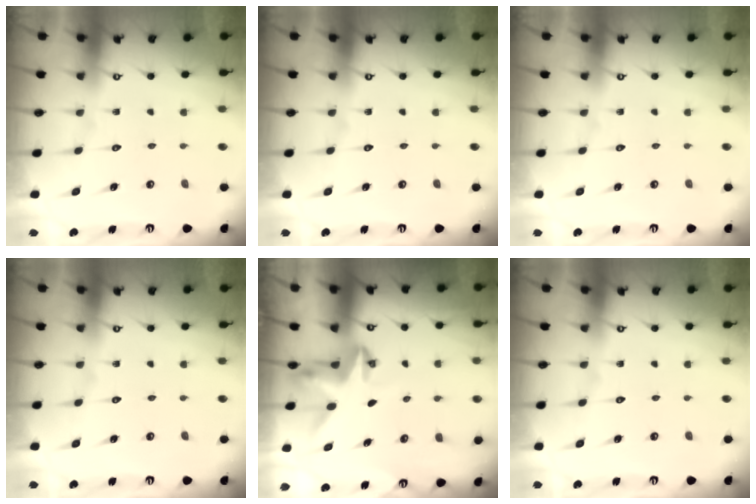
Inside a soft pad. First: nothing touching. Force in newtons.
{"total": 0.0}
{"total": 0.0}
{"total": 0.0}
{"total": 3.5, "press": 3.5, "slide": 0.3}
{"total": 0.0}